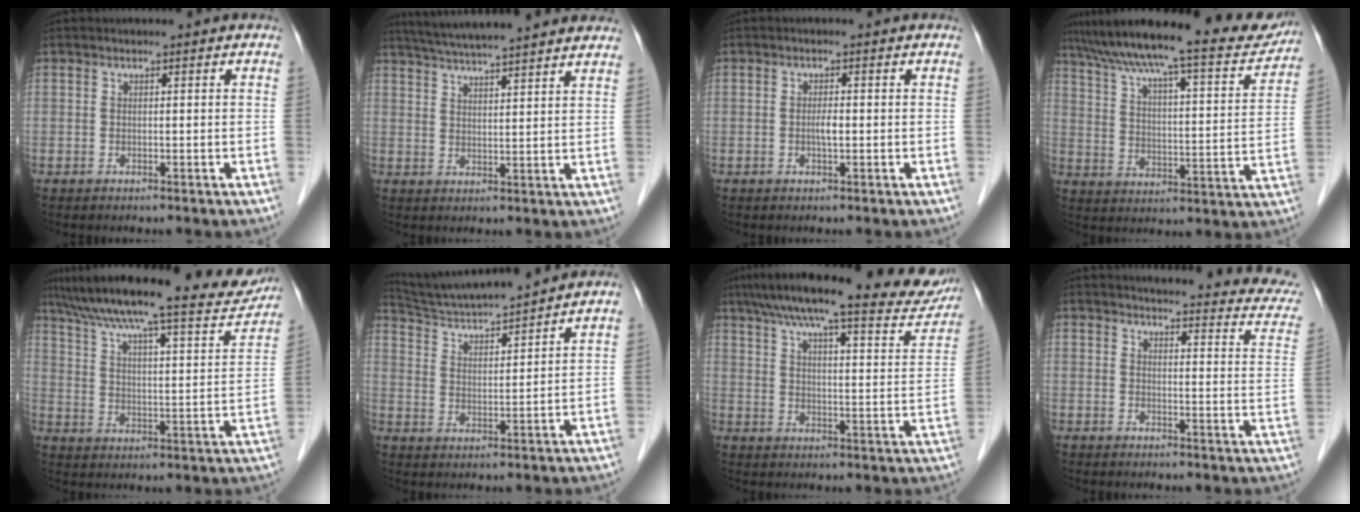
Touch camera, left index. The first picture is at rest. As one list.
[{"total": 17.9, "force": [15.9, 0.6, 8.2], "torque": [-0.136, 0.025, 0.215]}, {"total": 1.6, "force": [-0.5, 0.2, 1.5], "torque": [-0.029, -0.003, -0.010]}, {"total": 23.3, "force": [20.3, 3.0, 11.1], "torque": [-0.180, -0.018, 0.277]}, {"total": 23.7, "force": [20.5, 3.2, 11.4], "torque": [-0.186, -0.018, 0.280]}, {"total": 12.1, "force": [11.4, -0.6, 4.2], "torque": [-0.082, 0.007, 0.194]}, {"total": 20.7, "force": [17.6, 2.9, 10.5], "torque": [-0.150, -0.008, 0.225]}, {"total": 18.3, "force": [17.0, 2.6, 6.2], "torque": [-0.055, -0.059, 0.165]}]